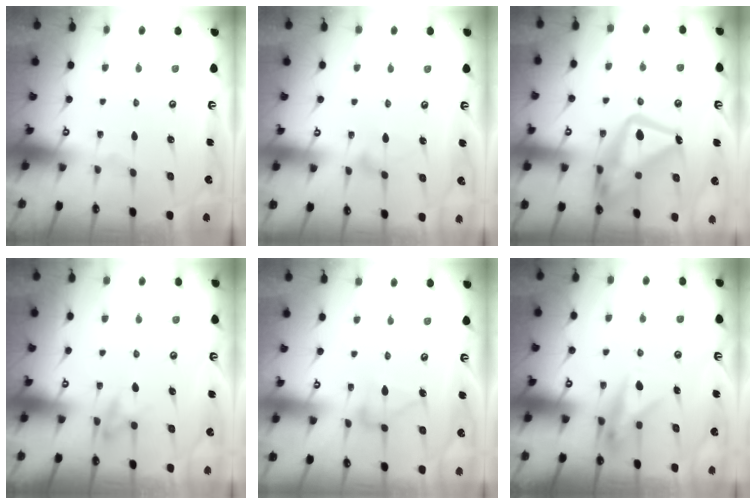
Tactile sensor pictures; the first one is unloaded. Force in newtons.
{"total": 7.0, "press": 7.0, "slide": 0.5}
{"total": 18.9, "press": 18.8, "slide": 1.9}
{"total": 8.0, "press": 7.9, "slide": 1.0}
{"total": 8.5, "press": 8.5, "slide": 0.4}
{"total": 10.3, "press": 10.3, "slide": 0.4}